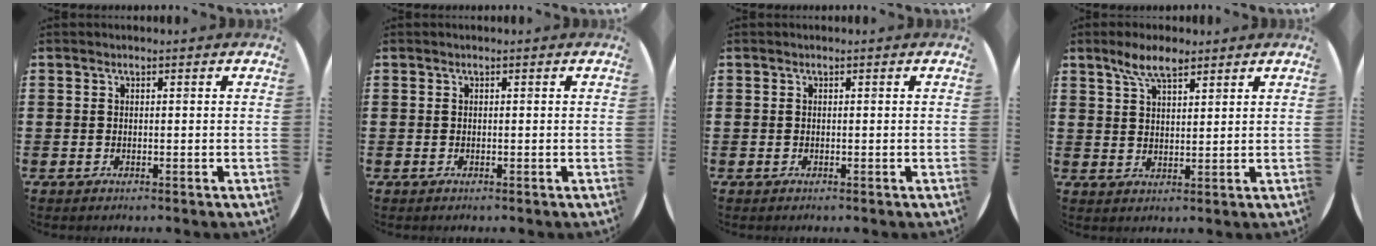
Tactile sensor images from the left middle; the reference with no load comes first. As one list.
[{"total": 0.0}, {"total": 0.0}, {"total": 5.4, "force": [4.0, 1.8, 3.2], "torque": [-0.070, 0.003, 0.071]}]